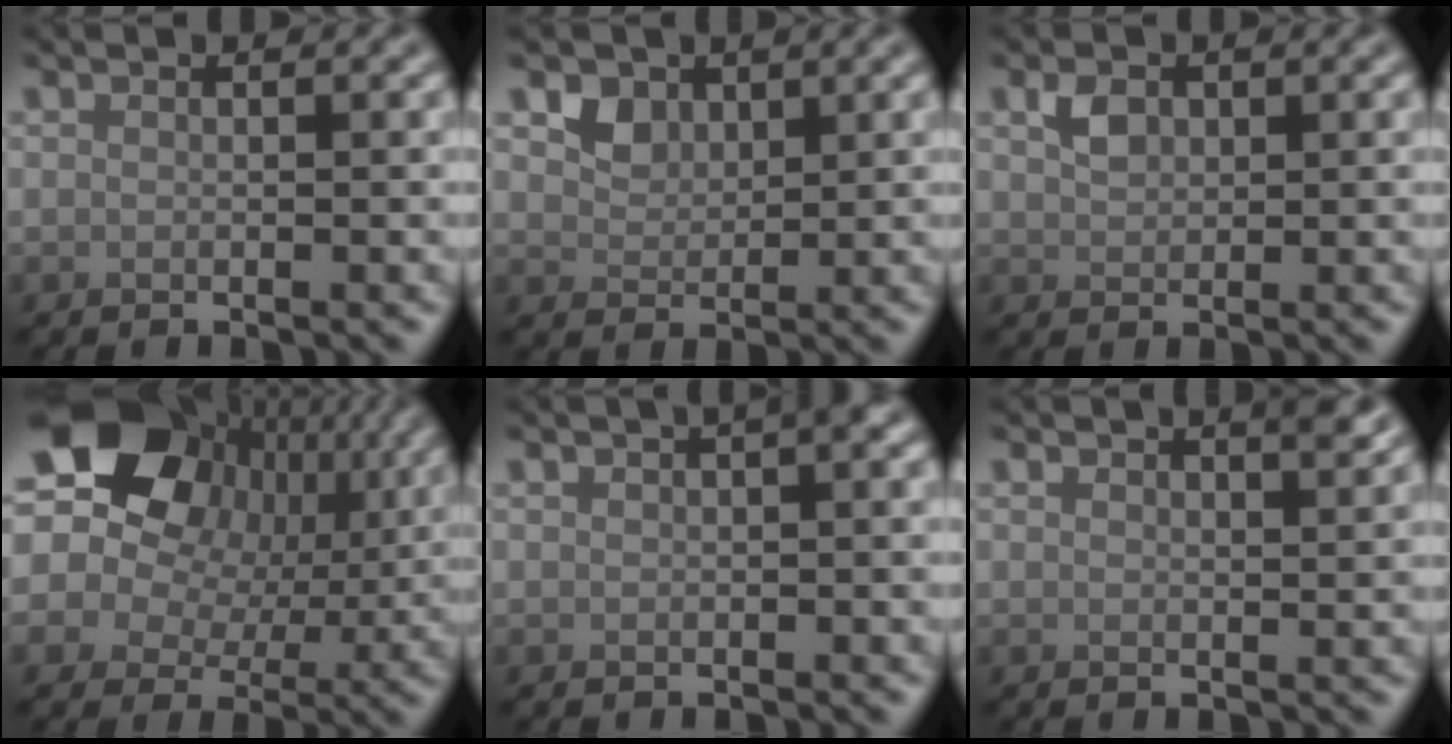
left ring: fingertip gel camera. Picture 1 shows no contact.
{"total": 2.2, "force": [1.3, 1.6, 0.8], "torque": [-0.021, -0.004, 0.024]}
{"total": 1.7, "force": [0.6, 1.3, 1.0], "torque": [-0.020, 0.003, 0.012]}
{"total": 19.4, "force": [7.0, 15.0, 10.0], "torque": [-0.194, 0.048, 0.089]}
{"total": 1.8, "force": [0.6, 0.2, 1.7], "torque": [-0.015, 0.011, 0.006]}
{"total": 1.8, "force": [1.3, 0.4, 1.2], "torque": [-0.009, 0.002, 0.018]}